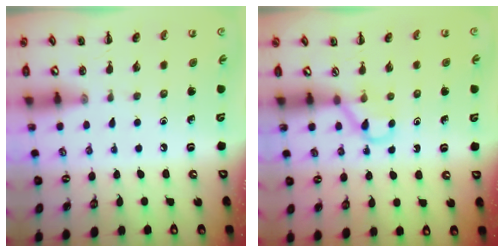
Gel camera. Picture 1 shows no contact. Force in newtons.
{"total": 2.6, "press": 2.4, "slide": 0.9}